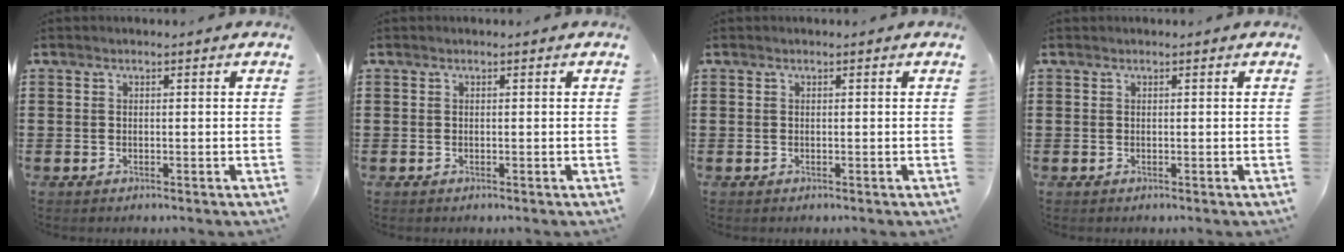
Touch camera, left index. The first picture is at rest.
{"total": 0.0}
{"total": 0.0}
{"total": 0.0}